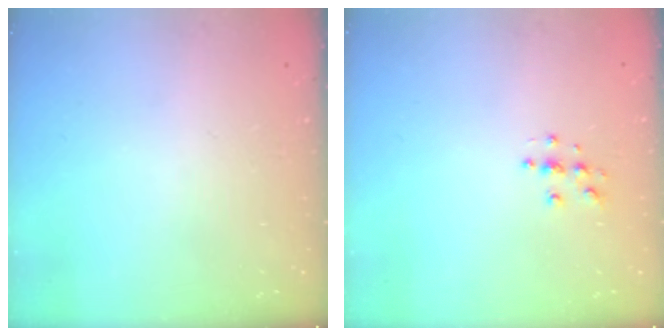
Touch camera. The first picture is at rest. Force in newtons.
{"total": 4.6, "press": 4.6, "slide": 0.5}